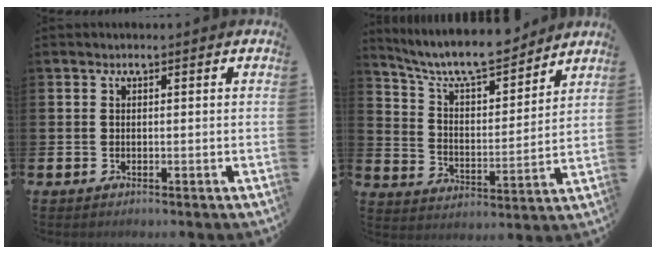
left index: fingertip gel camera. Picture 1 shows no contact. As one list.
[{"total": 9.0, "force": [8.3, 1.7, 2.9], "torque": [-0.082, -0.063, 0.144]}]